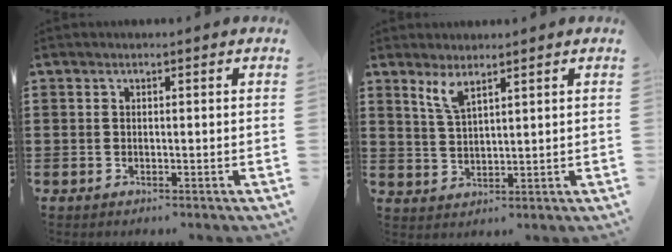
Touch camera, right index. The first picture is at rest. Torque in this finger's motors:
{"motor_torque": [0.39, 0.13, 0.11, 0.07]}